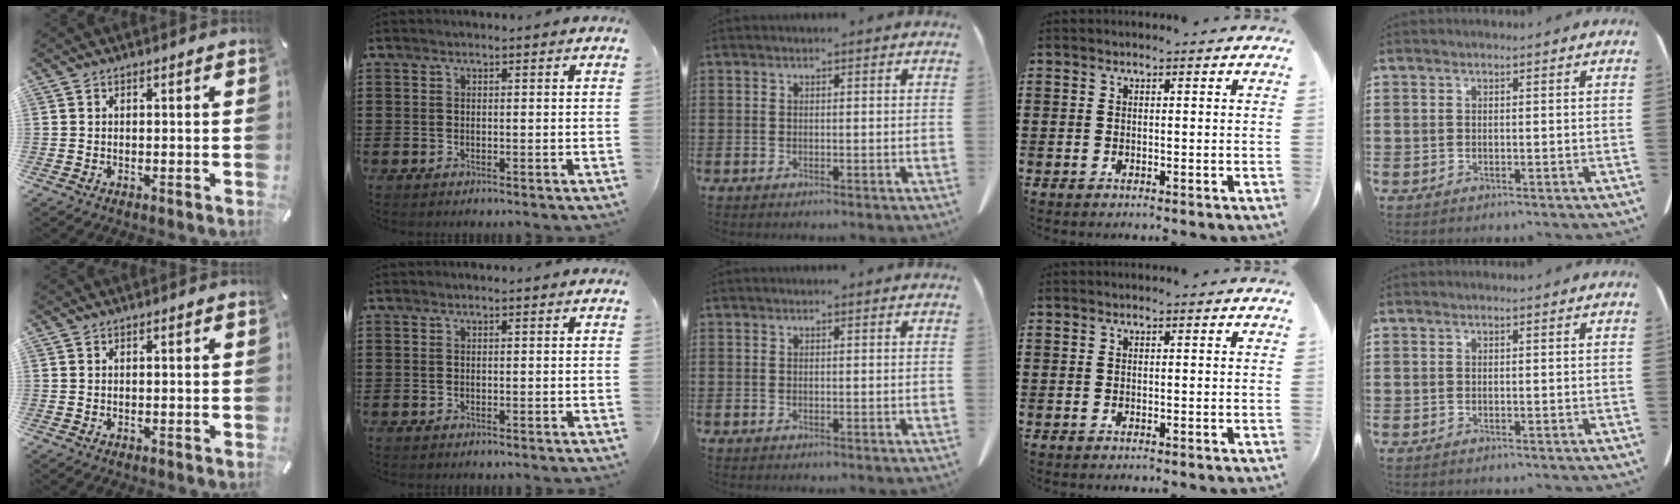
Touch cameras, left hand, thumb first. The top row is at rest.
{}